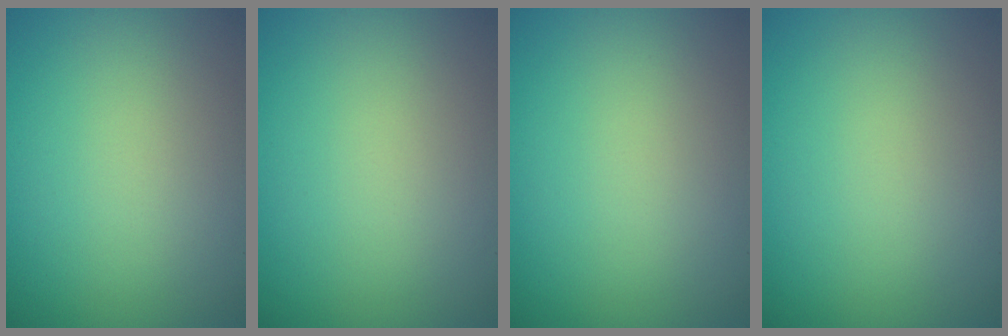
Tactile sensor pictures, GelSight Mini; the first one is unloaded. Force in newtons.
{"total": 0.0}
{"total": 0.0}
{"total": 0.0}